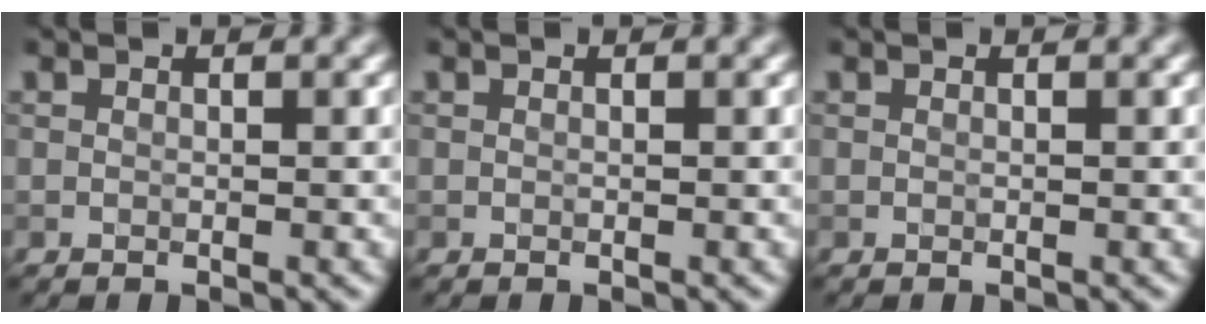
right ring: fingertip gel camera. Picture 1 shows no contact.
{"total": 0.0}
{"total": 0.0}